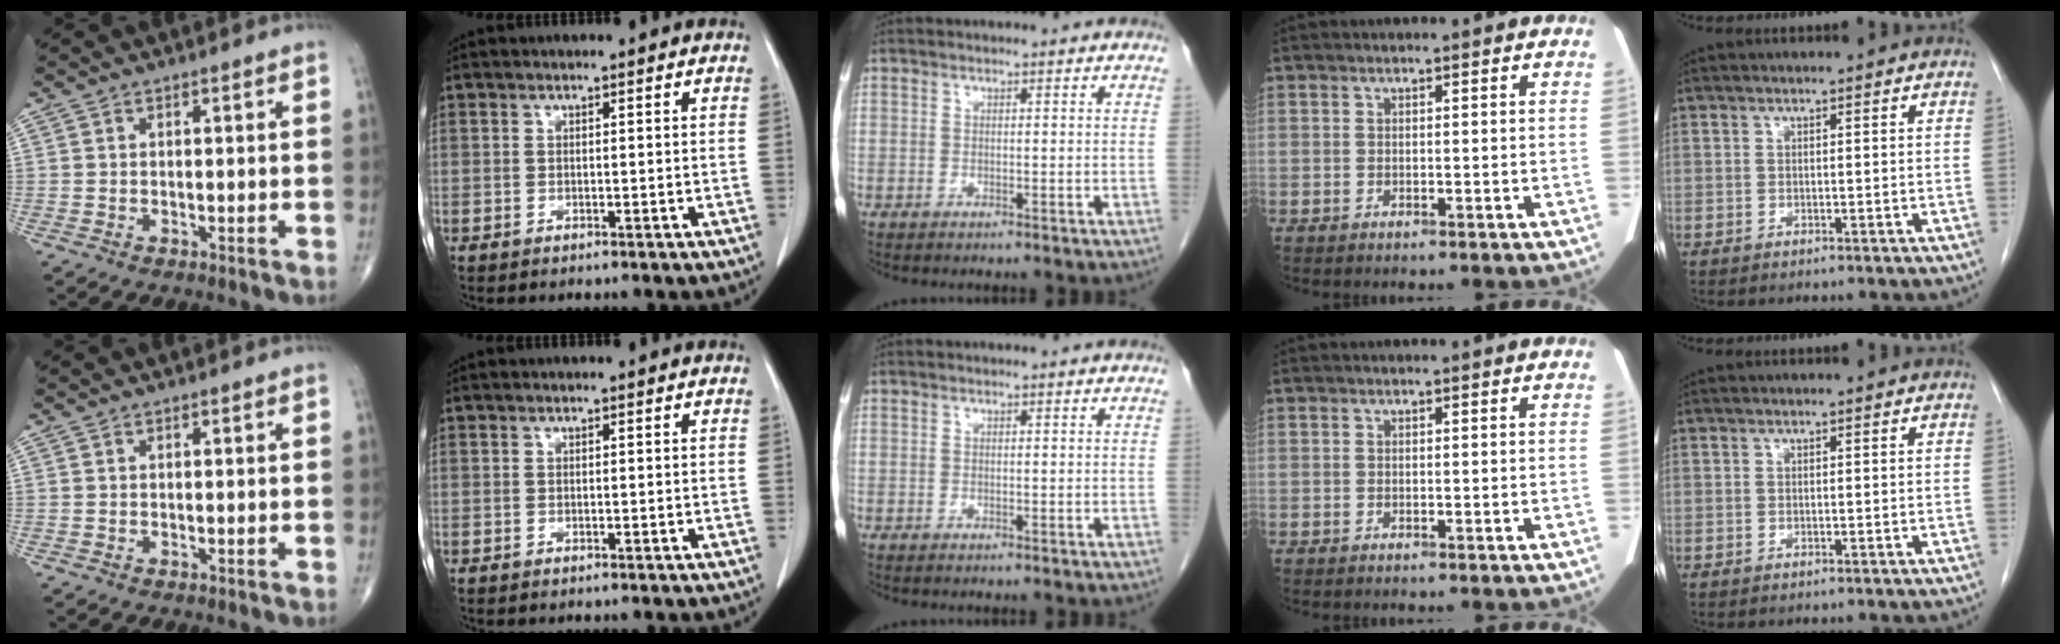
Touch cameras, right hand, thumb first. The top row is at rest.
{}